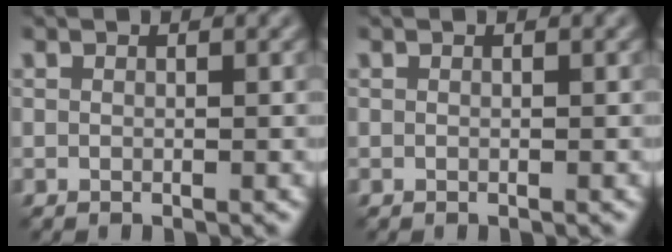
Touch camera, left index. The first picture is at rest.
{"total": 0.0}